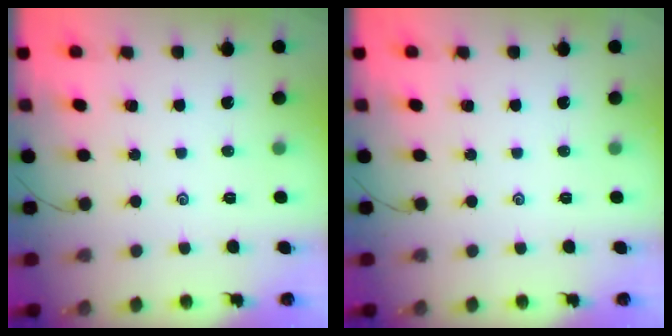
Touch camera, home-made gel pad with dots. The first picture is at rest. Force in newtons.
{"total": 0.0}